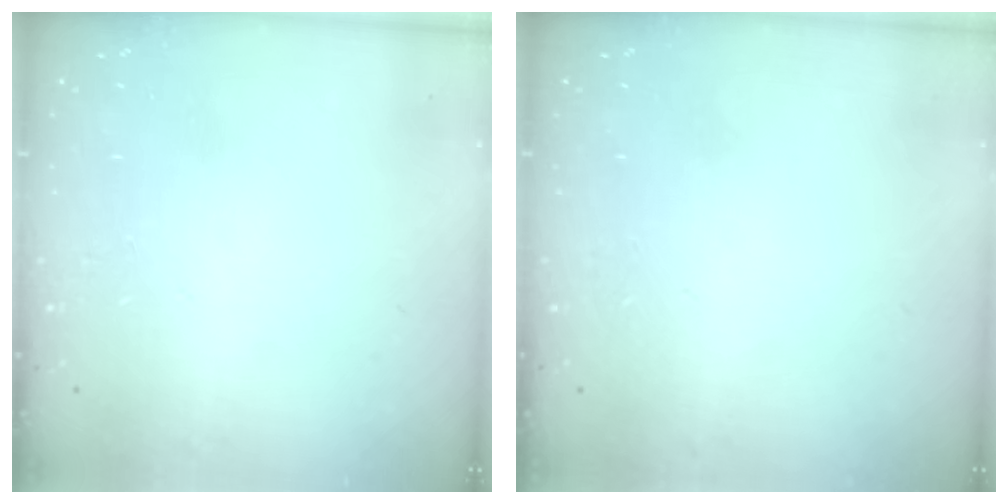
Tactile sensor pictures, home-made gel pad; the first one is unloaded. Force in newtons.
{"total": 0.0}